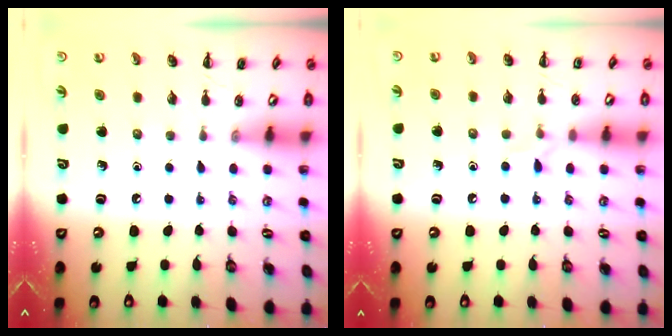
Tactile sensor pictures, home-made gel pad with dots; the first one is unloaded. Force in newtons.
{"total": 5.3, "press": 5.0, "slide": 1.8}